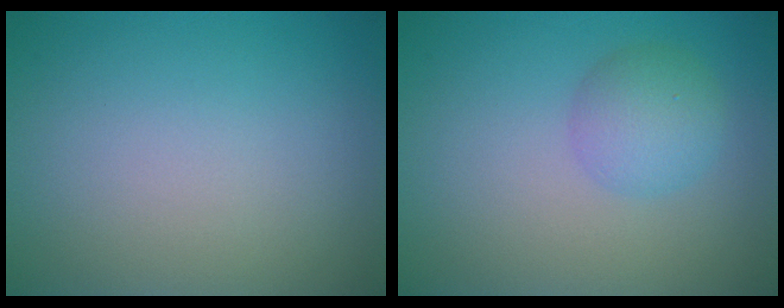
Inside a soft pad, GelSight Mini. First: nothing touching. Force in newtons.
{"total": 2.9, "press": 2.9, "slide": 0.1}